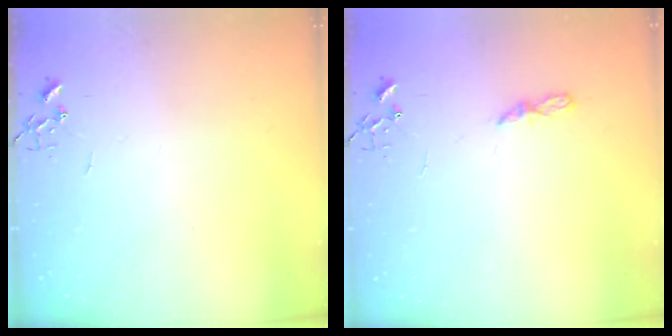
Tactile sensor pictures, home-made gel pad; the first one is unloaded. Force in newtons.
{"total": 5.5, "press": 5.4, "slide": 0.4}